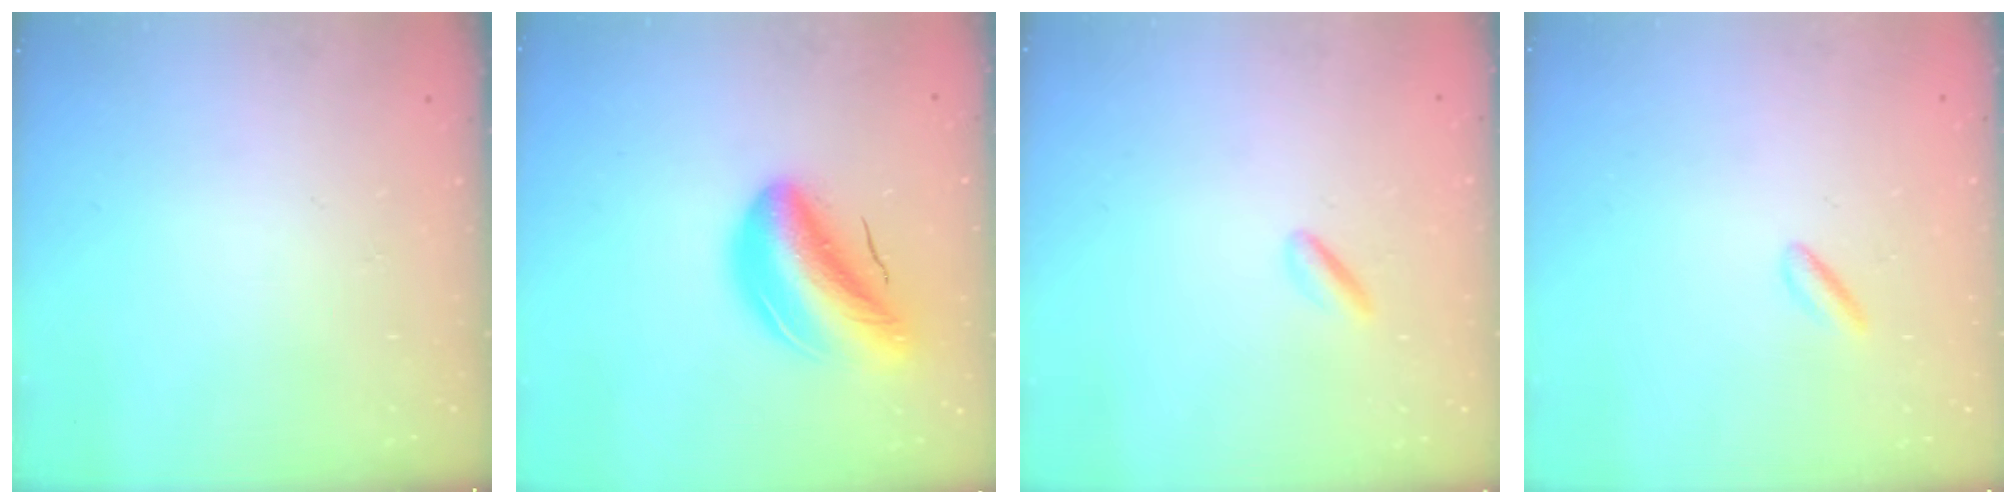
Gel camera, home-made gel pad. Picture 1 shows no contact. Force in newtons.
{"total": 11.7, "press": 11.2, "slide": 3.6}
{"total": 1.4, "press": 1.2, "slide": 0.8}
{"total": 0.8, "press": 0.6, "slide": 0.6}